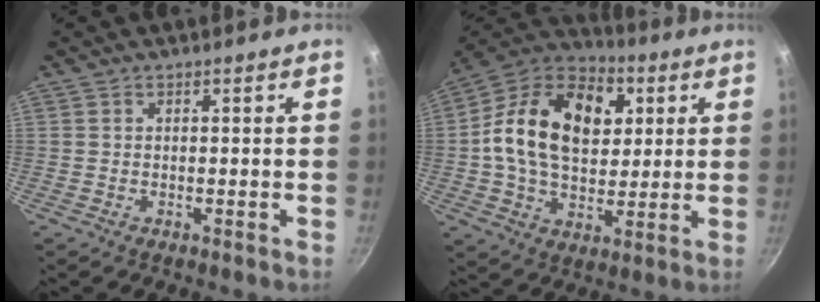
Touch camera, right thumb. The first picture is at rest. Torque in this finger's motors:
{"motor_torque": [2.45, 2.57, 0.76, -0.44, 0.36]}